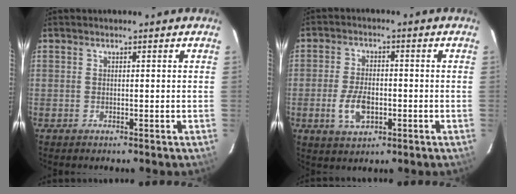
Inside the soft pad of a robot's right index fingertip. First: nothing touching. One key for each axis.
{"total": 7.0, "fx": -2.0, "fy": 4.0, "fz": 5.4, "tx": -0.114, "ty": -0.005, "tz": -0.031}